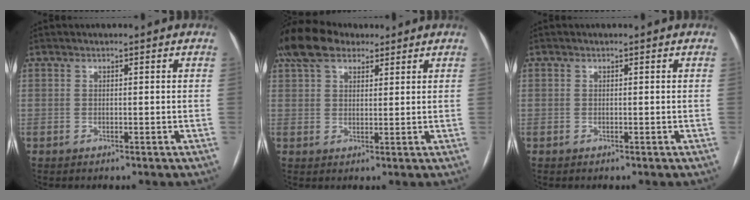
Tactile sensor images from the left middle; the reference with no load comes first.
{"total": 8.5, "force": [6.4, 4.2, 3.9], "torque": [-0.081, 0.039, 0.119]}
{"total": 0.0}